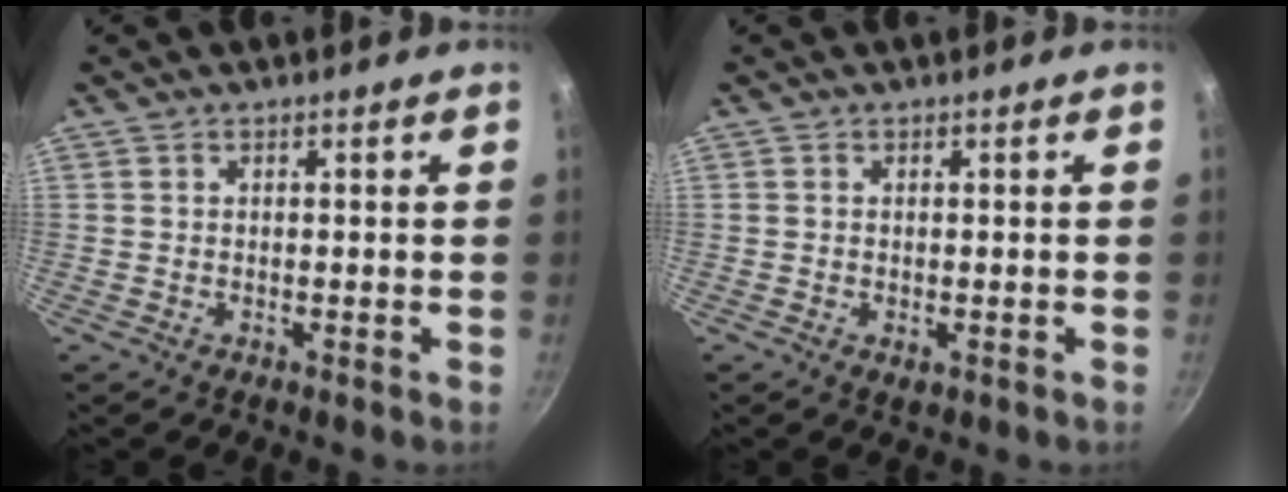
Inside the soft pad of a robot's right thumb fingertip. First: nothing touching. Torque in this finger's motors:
{"motor_torque": [-0.48, -0.18, -0.53, 0.23, 0.02]}